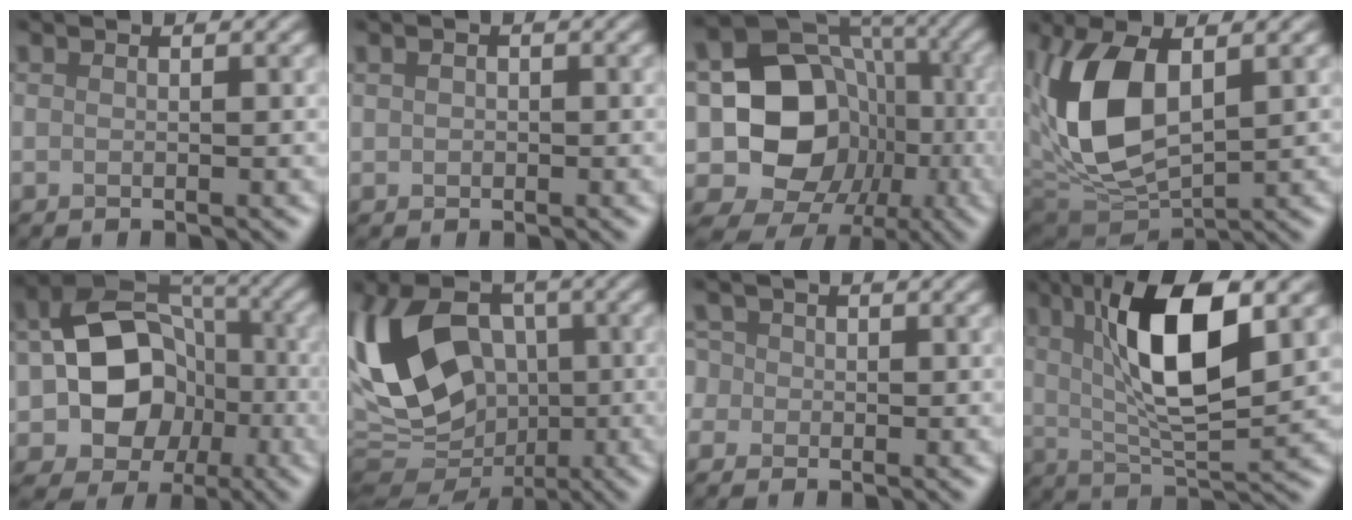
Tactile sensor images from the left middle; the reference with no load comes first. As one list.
[{"total": 0.7, "force": [-0.1, 0.2, -0.7], "torque": [-0.001, 0.002, 0.015]}, {"total": 13.3, "force": [-3.1, 11.4, 6.1], "torque": [-0.118, -0.013, -0.040]}, {"total": 8.4, "force": [1.0, 4.8, 6.9], "torque": [-0.189, -0.007, 0.040]}, {"total": 8.6, "force": [-2.3, 7.1, 4.3], "torque": [-0.079, -0.002, -0.033]}, {"total": 12.4, "force": [-1.4, 8.7, 8.7], "torque": [-0.203, -0.014, -0.006]}, {"total": 1.9, "force": [-1.2, 1.2, -0.7], "torque": [-0.010, 0.013, -0.029]}, {"total": 8.4, "force": [2.5, 2.1, 7.7], "torque": [-0.155, -0.003, 0.064]}]